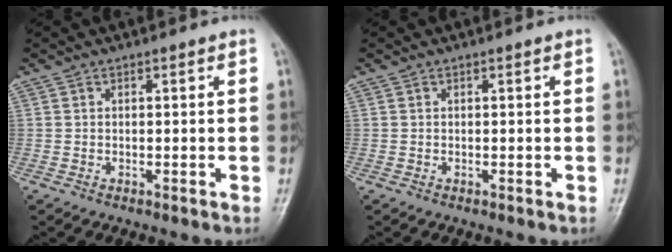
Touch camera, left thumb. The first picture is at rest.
{"total": 0.0}